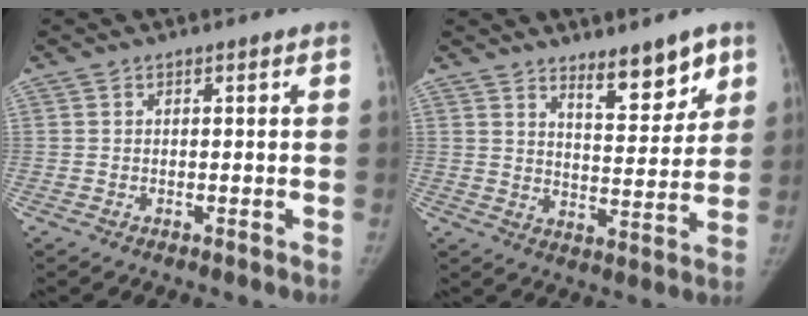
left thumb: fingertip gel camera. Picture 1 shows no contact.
{"total": 9.5, "force": [6.6, 3.3, 6.0], "torque": [-0.058, -0.052, 0.105]}